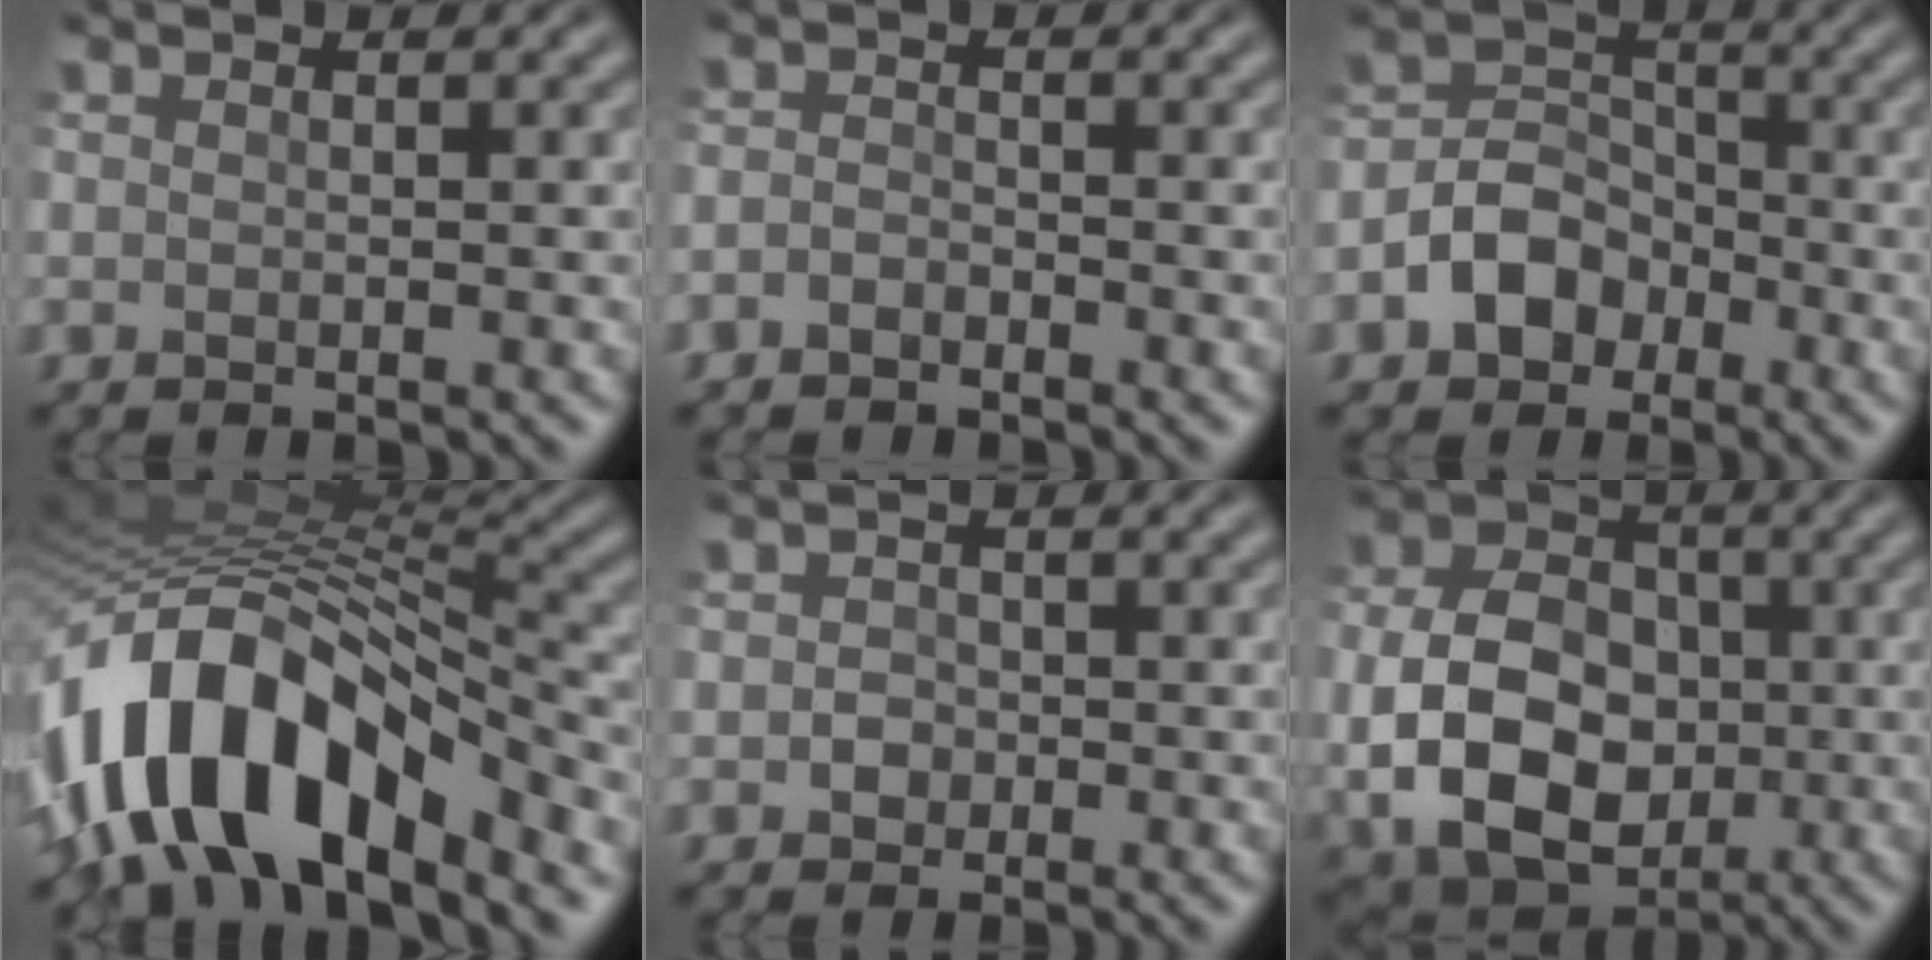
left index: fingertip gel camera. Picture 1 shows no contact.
{"total": 1.3, "force": [-1.0, 0.6, 0.5], "torque": [-0.009, 0.002, -0.024]}
{"total": 4.6, "force": [-2.2, 3.5, 2.1], "torque": [-0.030, 0.005, -0.047]}
{"total": 13.2, "force": [-7.1, 5.9, 9.5], "torque": [-0.158, 0.010, -0.133]}
{"total": 1.4, "force": [-0.3, 1.3, 0.5], "torque": [-0.003, -0.001, -0.010]}
{"total": 10.4, "force": [-1.4, 7.7, 6.8], "torque": [-0.129, -0.012, -0.029]}